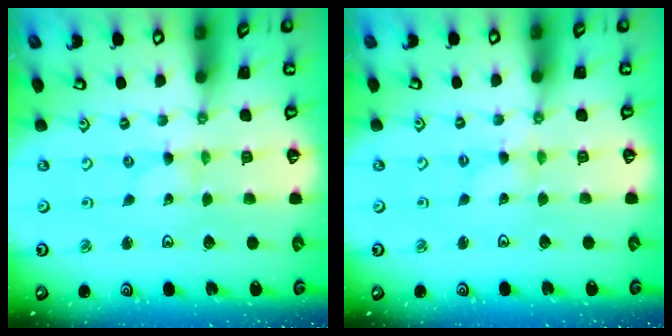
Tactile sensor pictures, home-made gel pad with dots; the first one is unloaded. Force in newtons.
{"total": 1.1, "press": 1.1, "slide": 0.2}